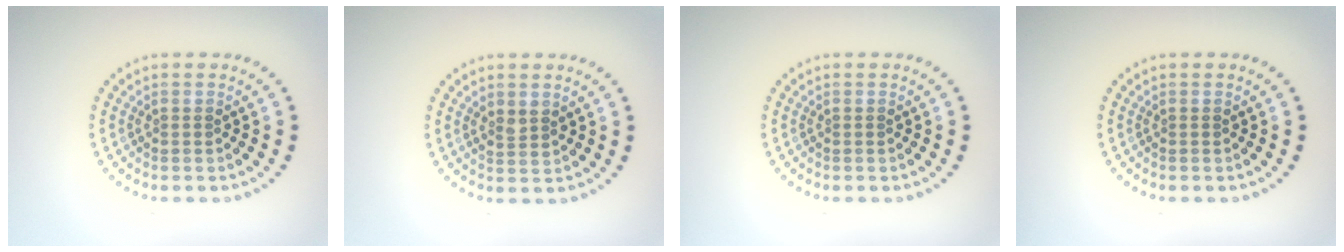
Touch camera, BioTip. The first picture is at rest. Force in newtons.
{"total": 1.2, "press": 1.1, "slide": 0.5}
{"total": 0.0}
{"total": 0.0}